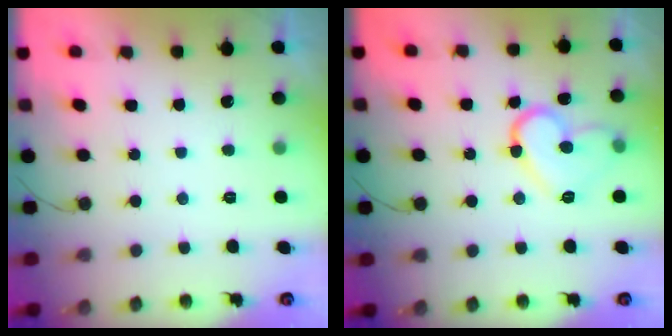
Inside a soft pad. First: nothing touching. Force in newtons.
{"total": 12.4, "press": 12.4, "slide": 0.8}